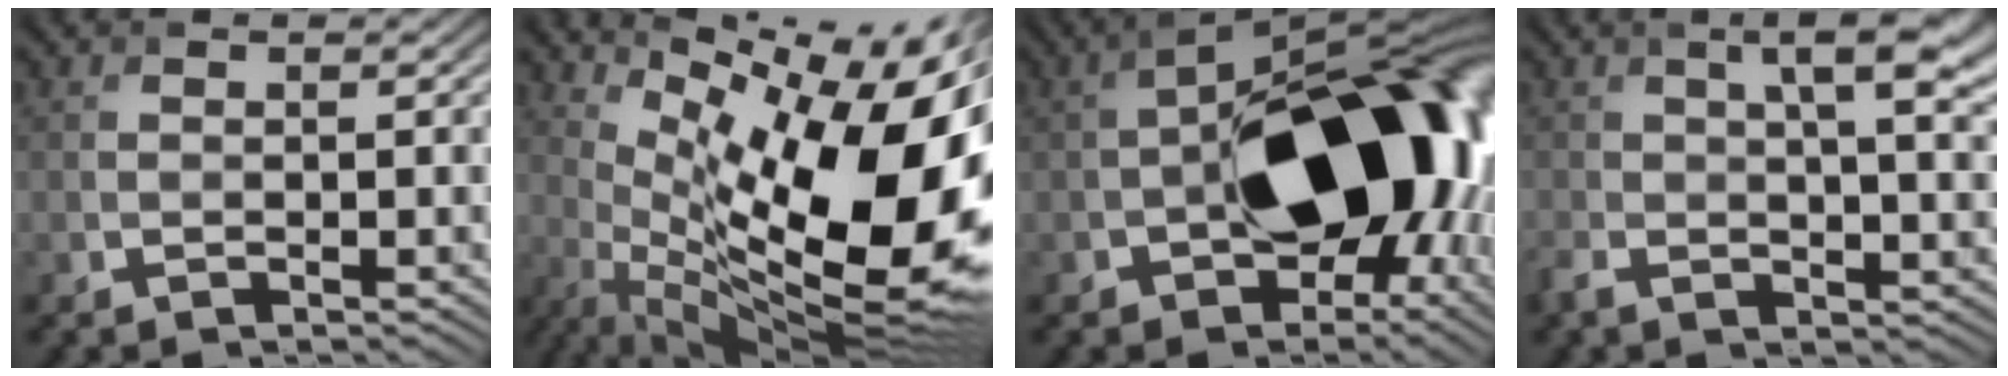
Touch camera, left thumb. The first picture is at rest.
{"total": 18.8, "force": [3.2, 7.1, 17.1], "torque": [-0.264, -0.016, 0.073]}
{"total": 15.7, "force": [-2.0, 9.2, 12.6], "torque": [-0.186, -0.014, -0.034]}
{"total": 9.1, "force": [1.7, 3.5, 8.2], "torque": [-0.150, -0.005, 0.029]}